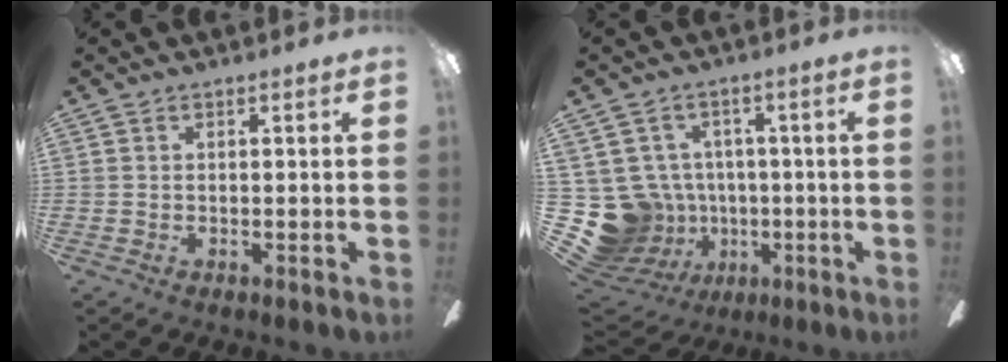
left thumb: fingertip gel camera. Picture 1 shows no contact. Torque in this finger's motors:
{"motor_torque": [-0.34, 0.39, 0.00, -0.01, 0.00]}